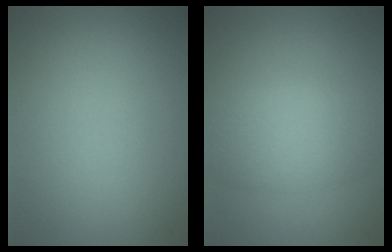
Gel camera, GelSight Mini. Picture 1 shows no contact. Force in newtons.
{"total": 2.7, "press": 2.7, "slide": 0.3}